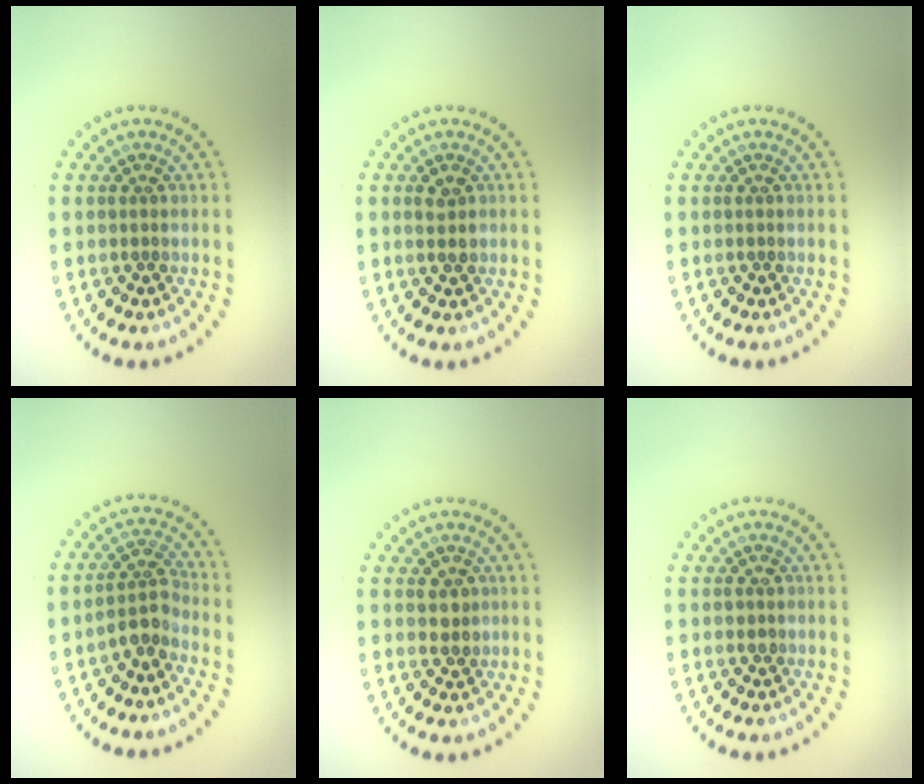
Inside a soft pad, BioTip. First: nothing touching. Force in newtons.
{"total": 1.4, "press": 1.4, "slide": 0.2}
{"total": 0.0}
{"total": 2.6, "press": 2.0, "slide": 1.6}
{"total": 1.6, "press": 1.6, "slide": 0.3}
{"total": 0.8, "press": 0.8, "slide": 0.2}